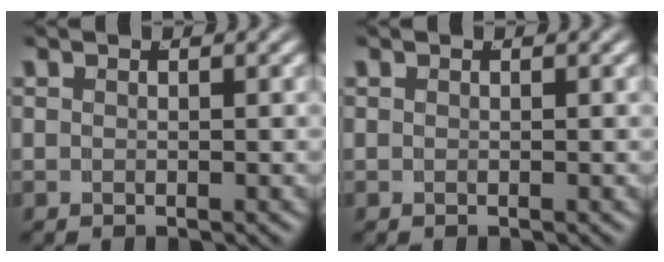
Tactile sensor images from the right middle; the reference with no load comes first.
{"total": 0.0}